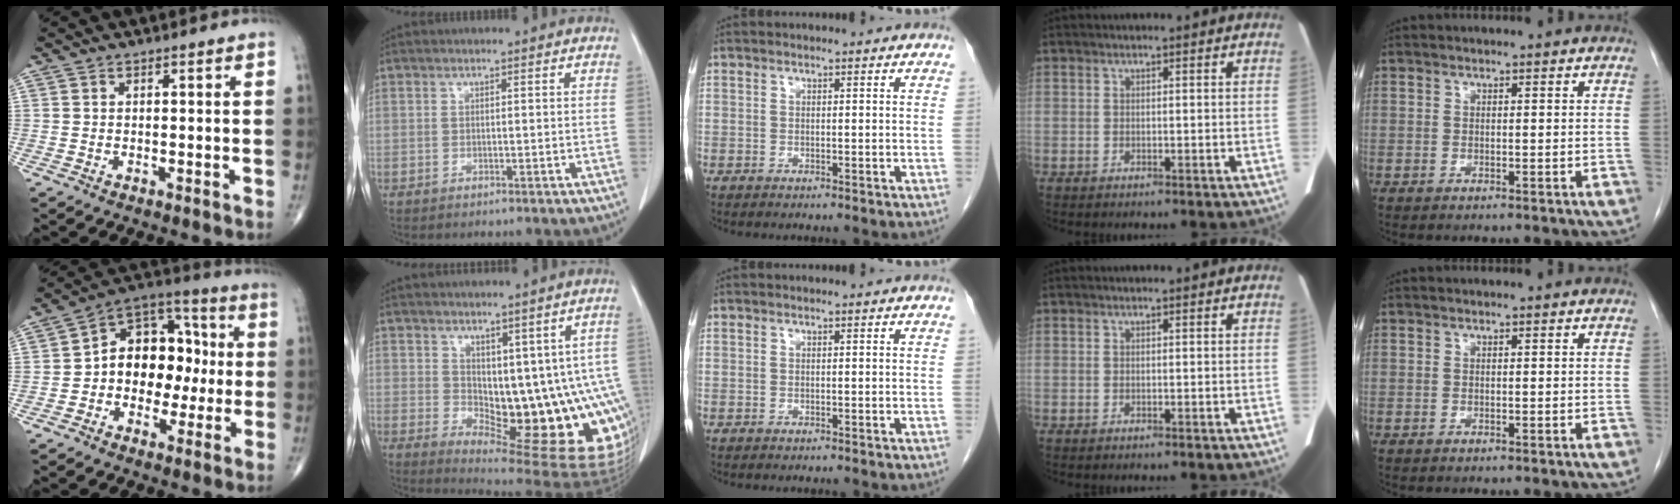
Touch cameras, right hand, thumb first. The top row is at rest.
{"thumb": {"total": 15.3, "force": [-0.6, 11.0, 10.6], "torque": [-0.112, 0.044, -0.019]}, "index": {"total": 15.2, "force": [-0.1, 7.1, 13.5], "torque": [-0.138, -0.003, 0.015]}}